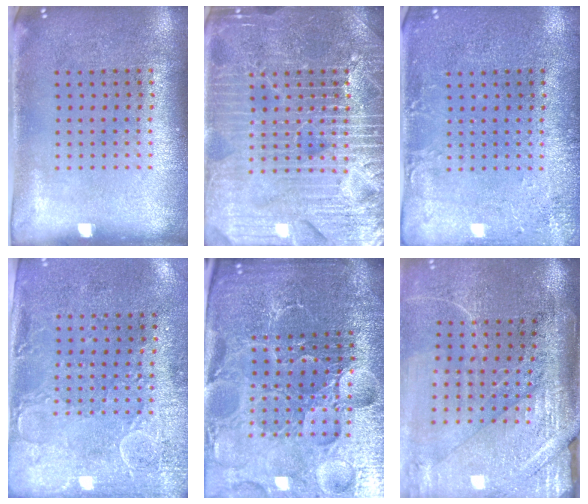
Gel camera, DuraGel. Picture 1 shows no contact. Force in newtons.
{"total": 7.0, "press": 7.0, "slide": 0.8}
{"total": 2.1, "press": 2.1, "slide": 0.1}
{"total": 3.0, "press": 2.3, "slide": 1.9}
{"total": 5.7, "press": 5.3, "slide": 2.2}
{"total": 4.2, "press": 3.6, "slide": 2.1}